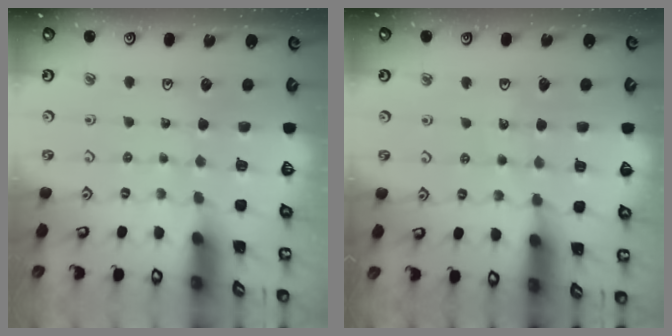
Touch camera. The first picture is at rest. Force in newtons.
{"total": 6.2, "press": 5.9, "slide": 2.1}